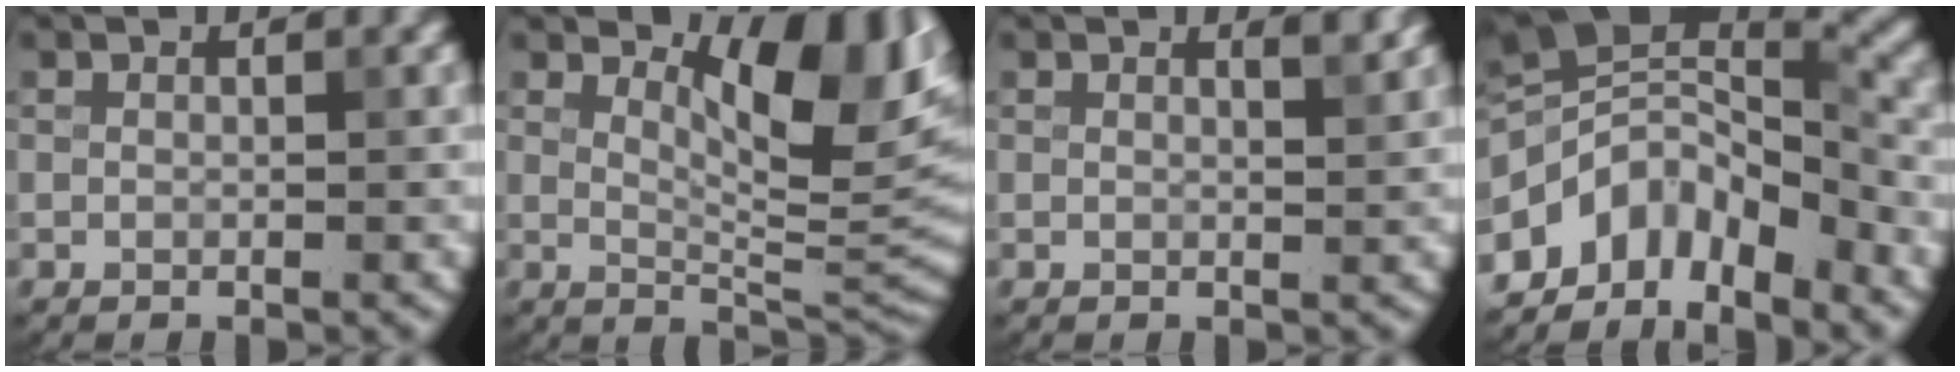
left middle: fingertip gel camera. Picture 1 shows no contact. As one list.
[{"total": 8.5, "force": [3.5, 3.1, 7.0], "torque": [-0.097, -0.011, 0.056]}, {"total": 1.6, "force": [1.2, 0.5, 1.0], "torque": [-0.005, 0.003, 0.015]}, {"total": 7.7, "force": [-4.5, 3.8, 4.9], "torque": [-0.066, 0.012, -0.089]}]